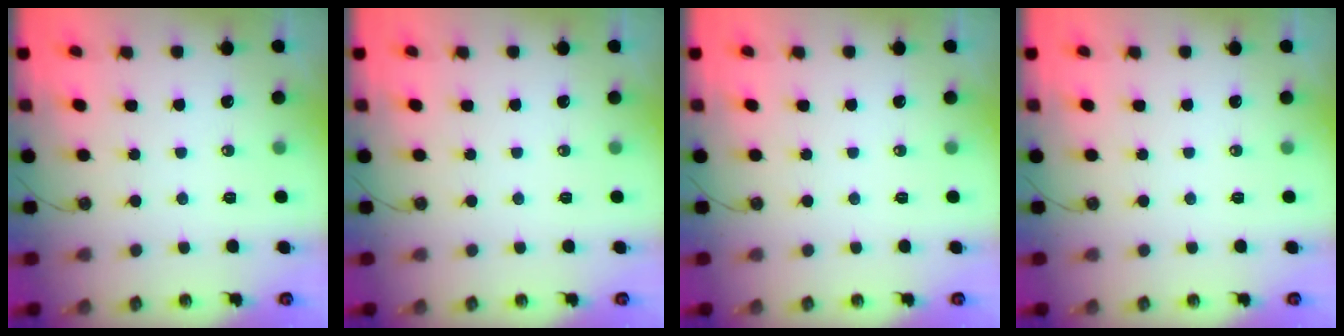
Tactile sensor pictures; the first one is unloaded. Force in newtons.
{"total": 0.0}
{"total": 0.0}
{"total": 0.0}